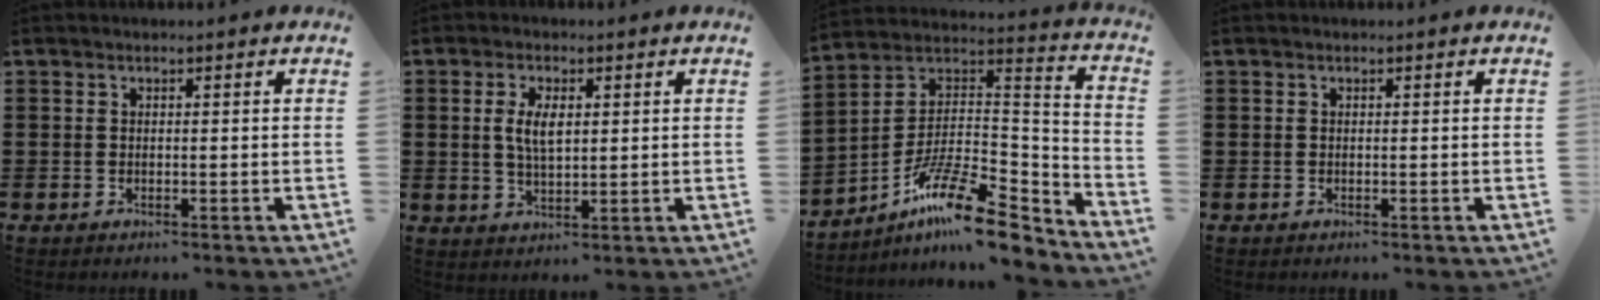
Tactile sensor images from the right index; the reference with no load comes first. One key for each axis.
{"total": 4.5, "fx": 0.8, "fy": 2.0, "fz": 4.0, "tx": -0.082, "ty": 0.010, "tz": 0.011}
{"total": 14.2, "fx": -9.5, "fy": 3.7, "fz": 9.9, "tx": -0.183, "ty": 0.017, "tz": -0.174}
{"total": 0.0}